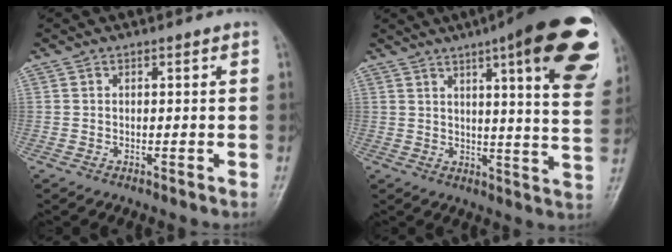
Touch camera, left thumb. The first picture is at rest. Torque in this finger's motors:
{"motor_torque": [2.51, 1.10, 1.80, -0.97, 0.28]}